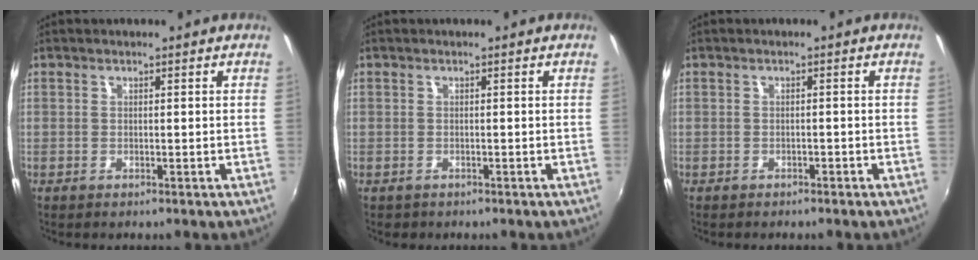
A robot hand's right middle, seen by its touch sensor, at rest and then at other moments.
{"total": 0.7, "force": [-0.5, 0.4, 0.0], "torque": [-0.003, -0.002, -0.008]}
{"total": 1.0, "force": [-0.9, 0.4, 0.0], "torque": [-0.005, 0.001, -0.014]}